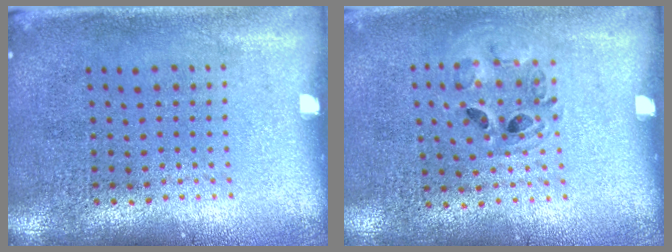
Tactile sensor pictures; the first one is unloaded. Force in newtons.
{"total": 0.9, "press": 0.9, "slide": 0.1}